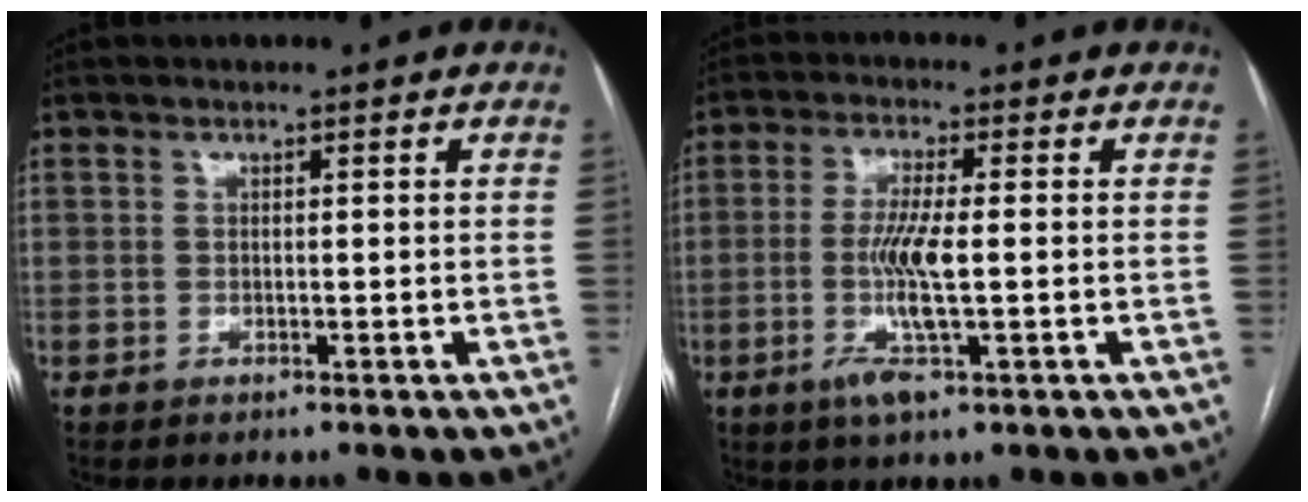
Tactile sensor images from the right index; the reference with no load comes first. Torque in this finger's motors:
{"motor_torque": [1.11, -0.21, 0.52, 0.15]}